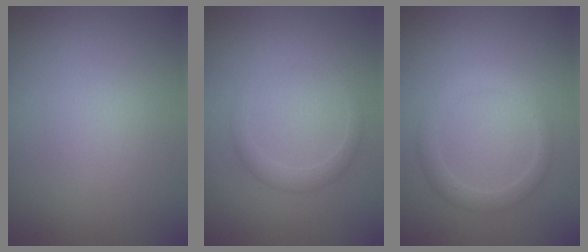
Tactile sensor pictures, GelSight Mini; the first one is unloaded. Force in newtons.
{"total": 1.6, "press": 1.6, "slide": 0.1}
{"total": 1.9, "press": 1.9, "slide": 0.0}